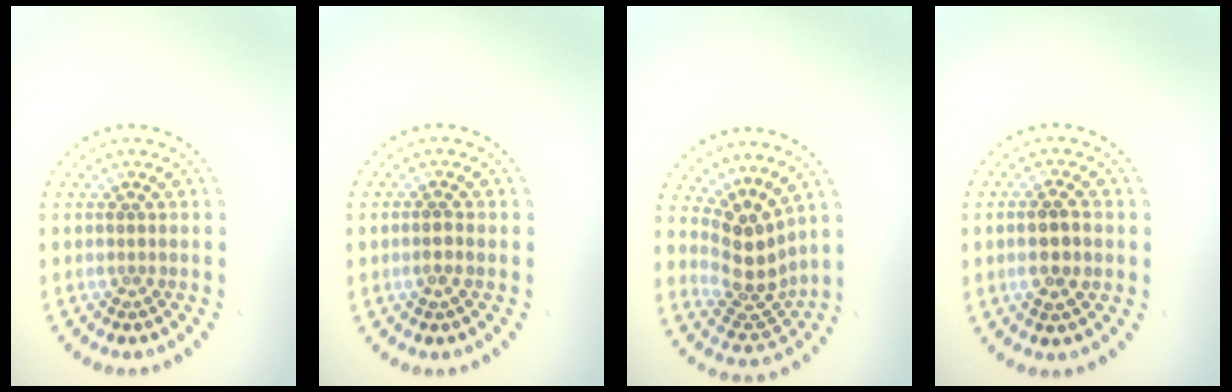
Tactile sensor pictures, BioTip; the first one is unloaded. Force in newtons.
{"total": 0.7, "press": 0.5, "slide": 0.4}
{"total": 4.1, "press": 3.0, "slide": 2.7}
{"total": 2.8, "press": 2.8, "slide": 0.6}